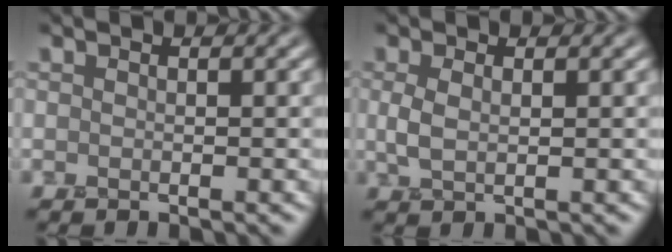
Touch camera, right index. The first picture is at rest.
{"total": 1.4, "force": [0.2, 0.6, 1.2], "torque": [-0.032, -0.004, 0.007]}